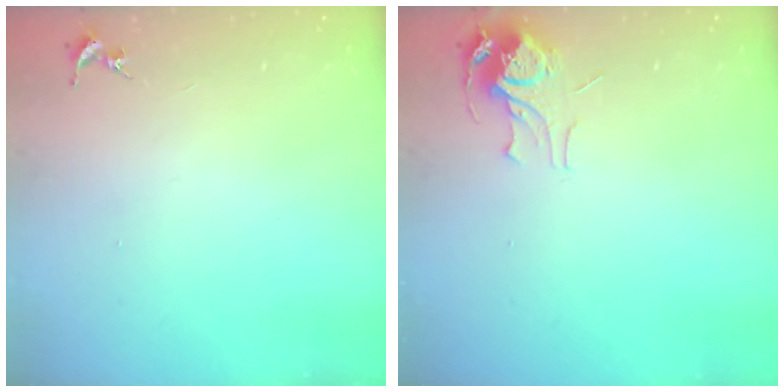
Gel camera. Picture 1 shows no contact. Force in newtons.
{"total": 7.1, "press": 7.1, "slide": 0.2}